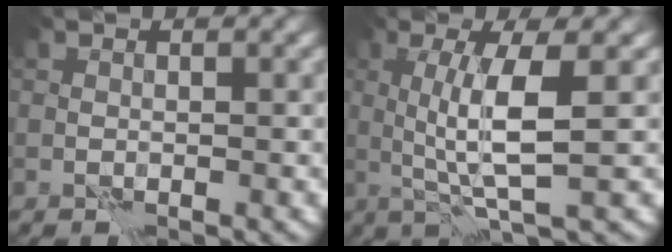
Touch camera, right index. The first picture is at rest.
{"total": 5.2, "force": [0.8, 0.7, 5.1], "torque": [-0.096, -0.001, 0.017]}